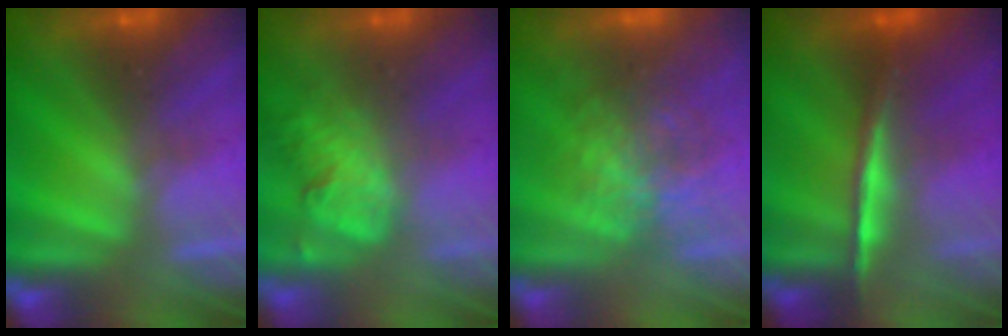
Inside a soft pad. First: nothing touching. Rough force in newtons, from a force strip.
{"total": 2.2}
{"total": 3.5}
{"total": 1.9}